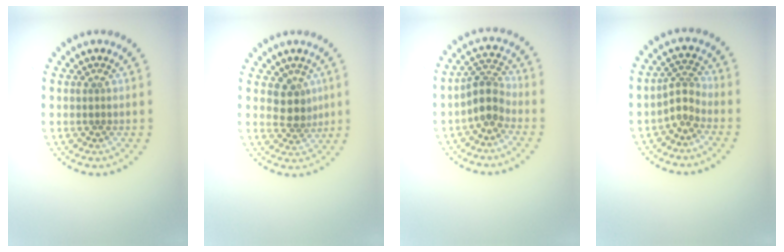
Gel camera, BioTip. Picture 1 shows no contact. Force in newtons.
{"total": 2.7, "press": 2.2, "slide": 1.5}
{"total": 3.0, "press": 2.4, "slide": 1.7}
{"total": 2.2, "press": 1.4, "slide": 1.7}